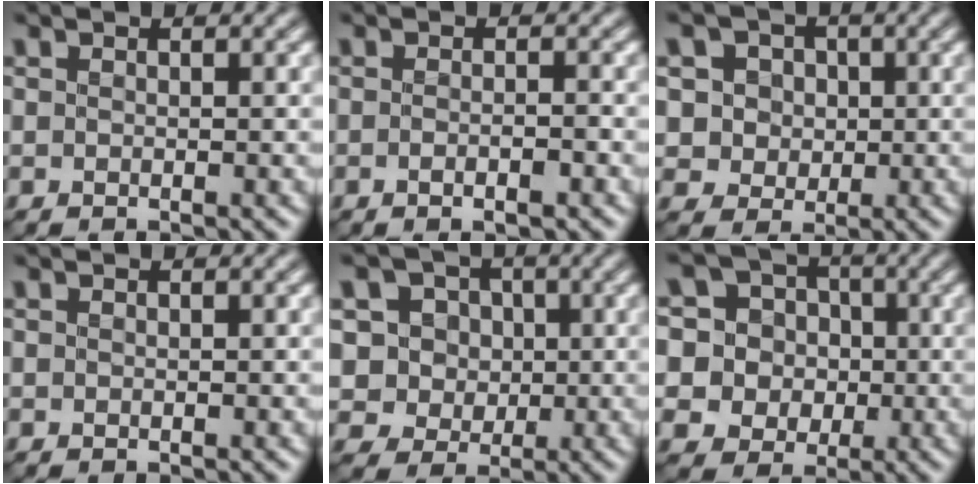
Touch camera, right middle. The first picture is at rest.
{"total": 1.9, "force": [-0.8, 0.5, 1.6], "torque": [-0.014, 0.002, -0.017]}
{"total": 5.5, "force": [1.9, 4.8, 2.1], "torque": [-0.030, 0.016, 0.021]}
{"total": 0.0}
{"total": 6.9, "force": [2.4, 5.9, 2.6], "torque": [-0.038, 0.014, 0.020]}
{"total": 8.9, "force": [1.3, 8.5, 2.2], "torque": [-0.079, 0.034, 0.017]}